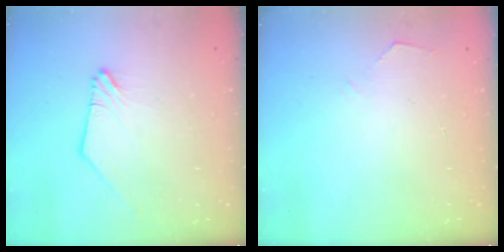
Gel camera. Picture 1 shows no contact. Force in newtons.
{"total": 2.2, "press": 2.2, "slide": 0.3}